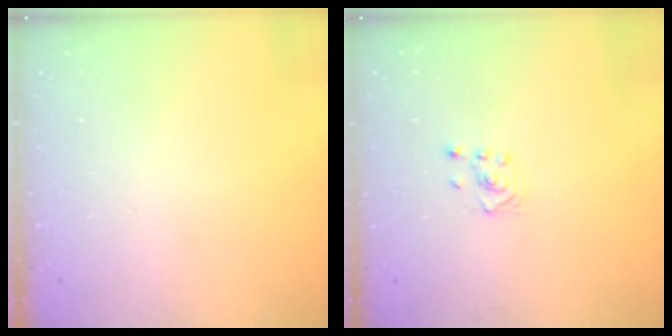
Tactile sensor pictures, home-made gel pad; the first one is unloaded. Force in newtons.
{"total": 1.9, "press": 1.8, "slide": 0.6}